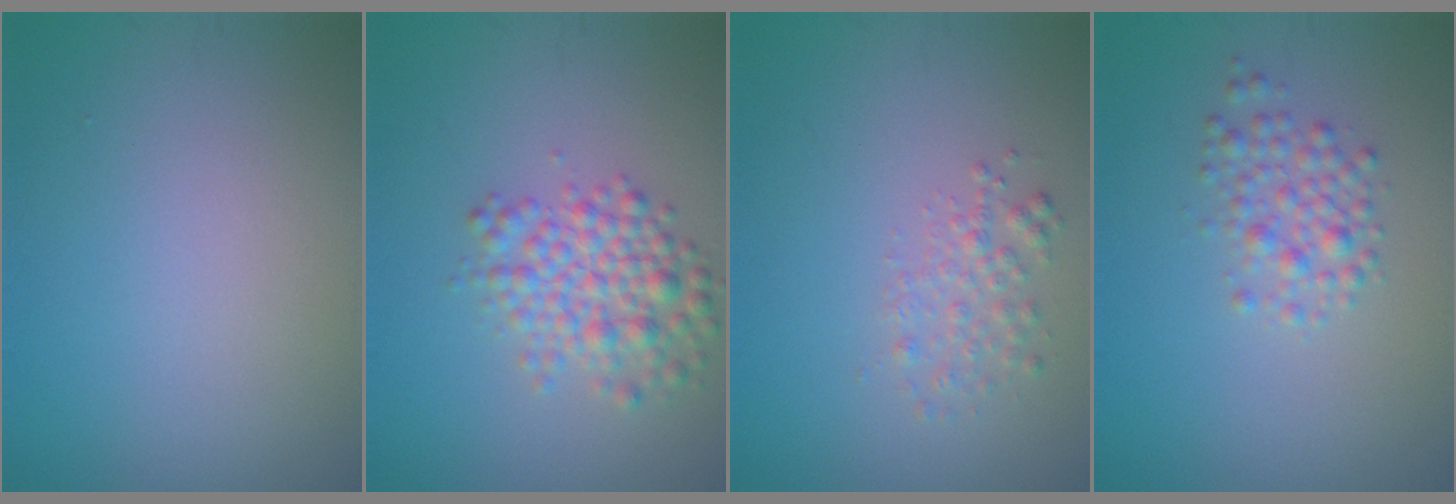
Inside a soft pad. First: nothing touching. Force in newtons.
{"total": 3.9, "press": 3.9, "slide": 0.1}
{"total": 1.7, "press": 1.7, "slide": 0.1}
{"total": 2.3, "press": 2.3, "slide": 0.1}